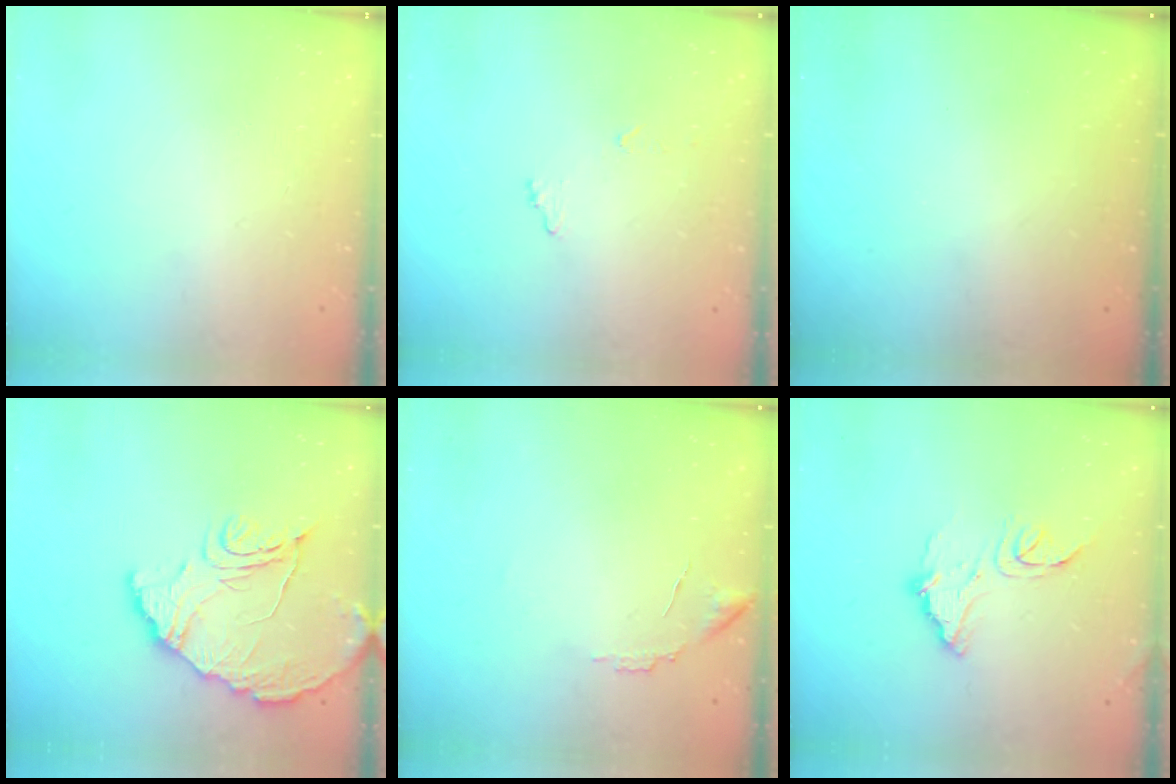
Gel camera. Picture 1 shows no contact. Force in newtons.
{"total": 6.2, "press": 6.2, "slide": 0.3}
{"total": 3.0, "press": 3.0, "slide": 0.3}
{"total": 14.0, "press": 14.0, "slide": 0.5}
{"total": 6.9, "press": 6.9, "slide": 0.4}
{"total": 12.3, "press": 12.3, "slide": 1.0}